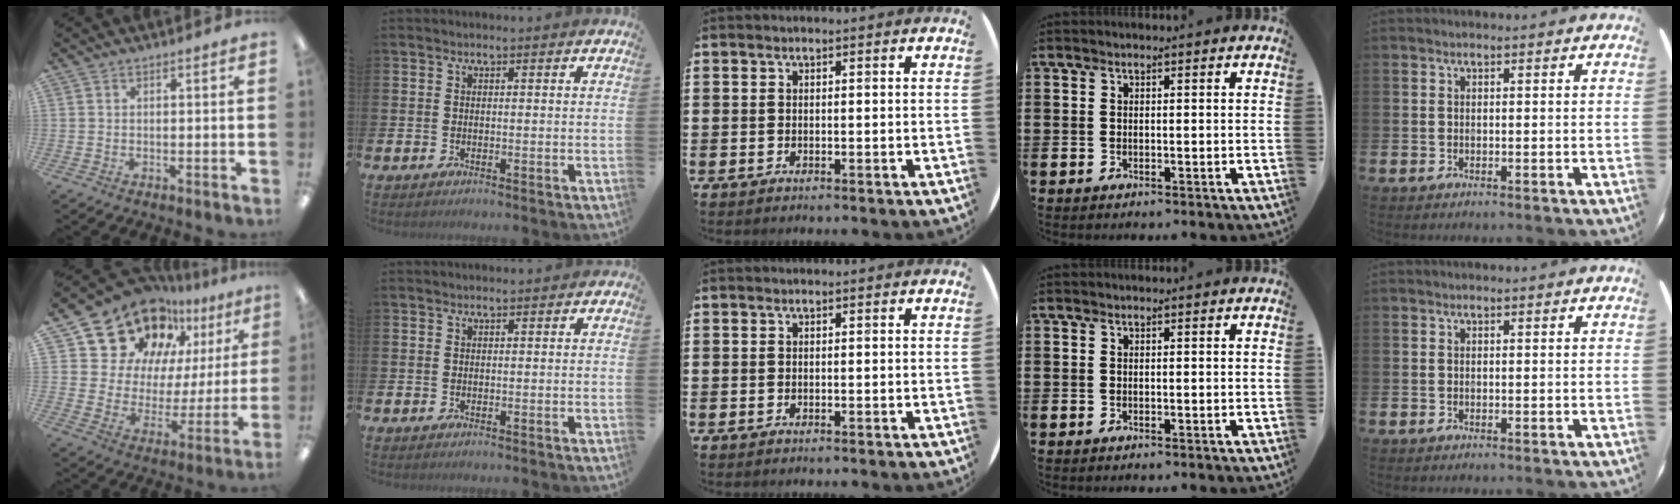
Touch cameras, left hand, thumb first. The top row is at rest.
{"thumb": {"total": 19.9, "force": [14.5, 11.9, 6.7], "torque": [-0.130, -0.100, 0.272]}}